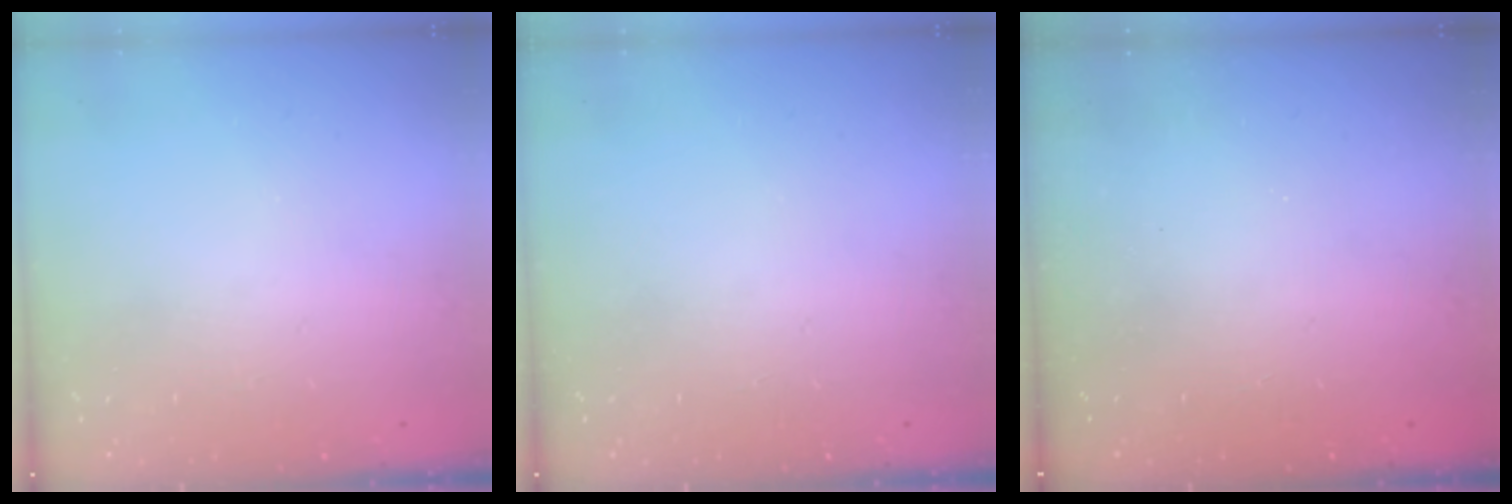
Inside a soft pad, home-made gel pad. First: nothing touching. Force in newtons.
{"total": 0.0}
{"total": 2.3, "press": 2.2, "slide": 0.8}